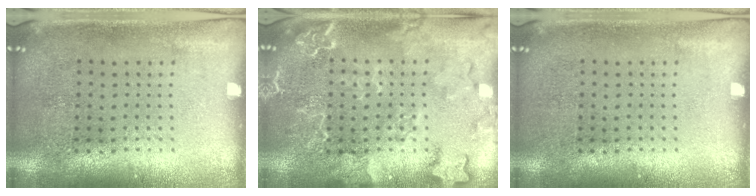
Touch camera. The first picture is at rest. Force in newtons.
{"total": 3.7, "press": 3.7, "slide": 0.6}
{"total": 0.0}